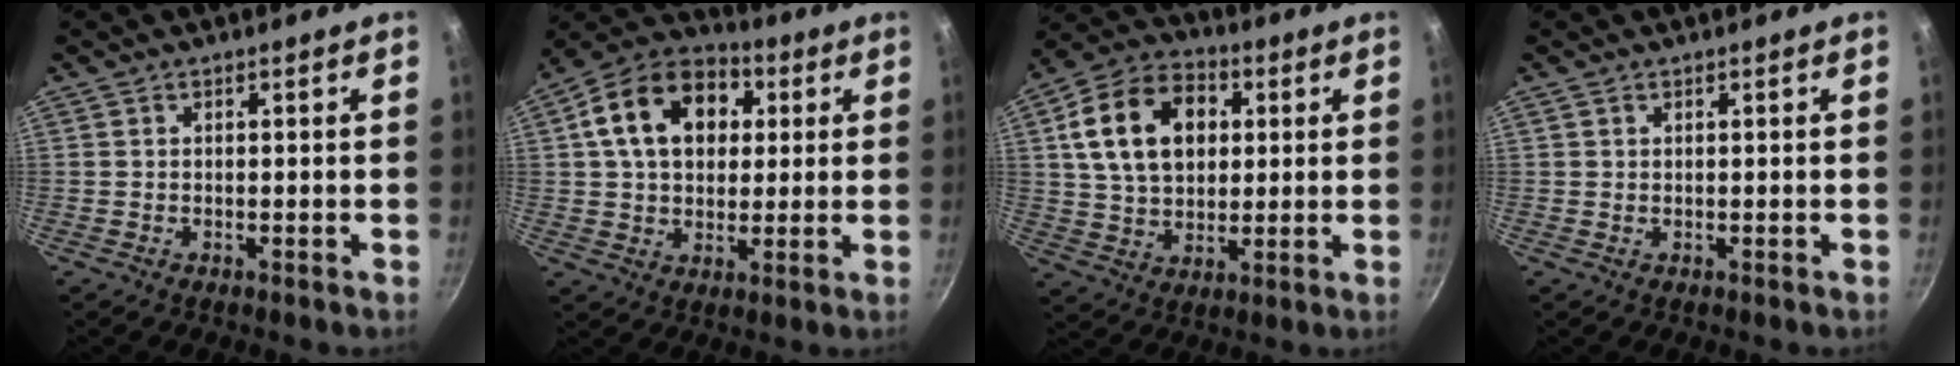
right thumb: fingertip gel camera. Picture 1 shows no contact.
{"total": 17.2, "force": [4.4, 12.3, 11.3], "torque": [-0.167, 0.021, 0.058]}
{"total": 17.3, "force": [4.0, 12.1, 11.6], "torque": [-0.178, 0.011, 0.060]}
{"total": 0.0}